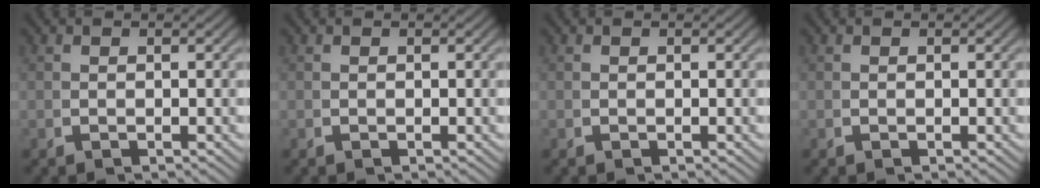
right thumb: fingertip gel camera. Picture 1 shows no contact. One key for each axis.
{"total": 0.0}
{"total": 0.0}
{"total": 0.0}